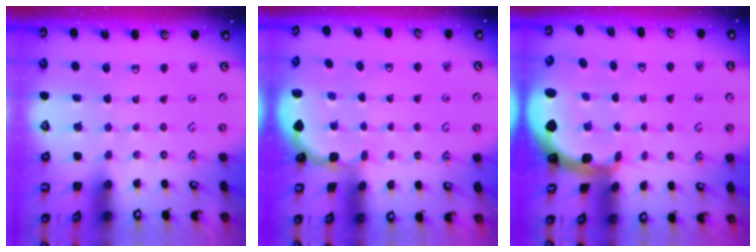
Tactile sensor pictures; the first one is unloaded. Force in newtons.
{"total": 0.8, "press": 0.8, "slide": 0.2}
{"total": 1.9, "press": 1.9, "slide": 0.4}